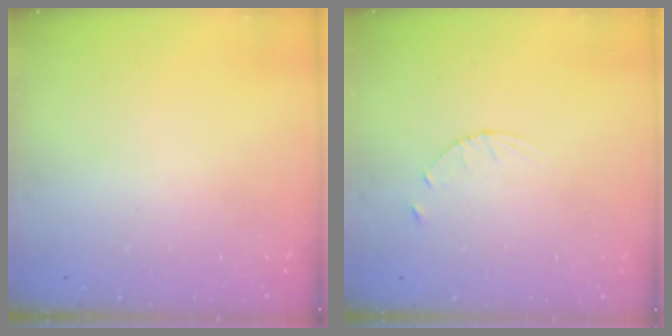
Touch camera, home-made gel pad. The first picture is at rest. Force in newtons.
{"total": 3.1, "press": 3.1, "slide": 0.3}